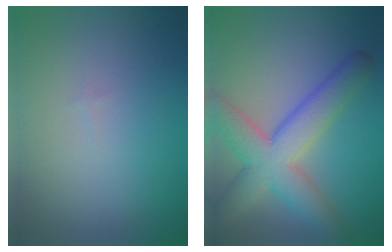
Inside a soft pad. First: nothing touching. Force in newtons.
{"total": 7.4, "press": 7.4, "slide": 0.2}